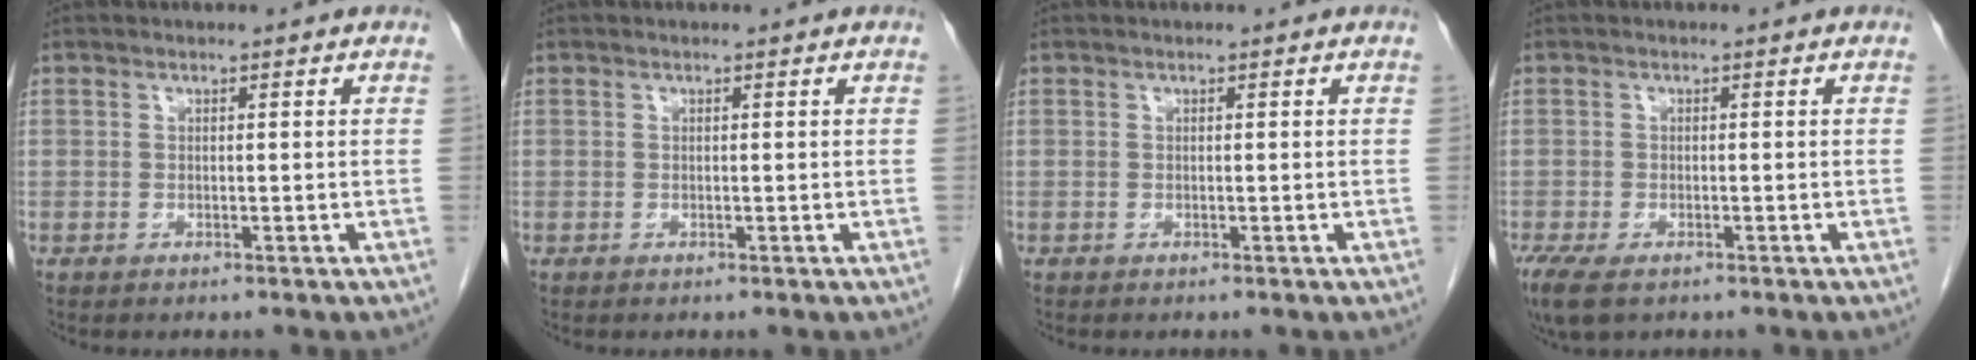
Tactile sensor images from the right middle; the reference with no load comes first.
{"total": 0.0}
{"total": 0.0}
{"total": 6.7, "force": [-4.3, 3.0, 4.1], "torque": [-0.089, -0.018, -0.071]}